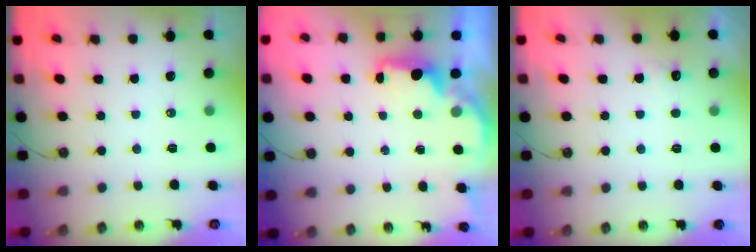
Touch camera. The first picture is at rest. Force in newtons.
{"total": 2.5, "press": 2.3, "slide": 0.8}
{"total": 4.4, "press": 4.2, "slide": 1.1}